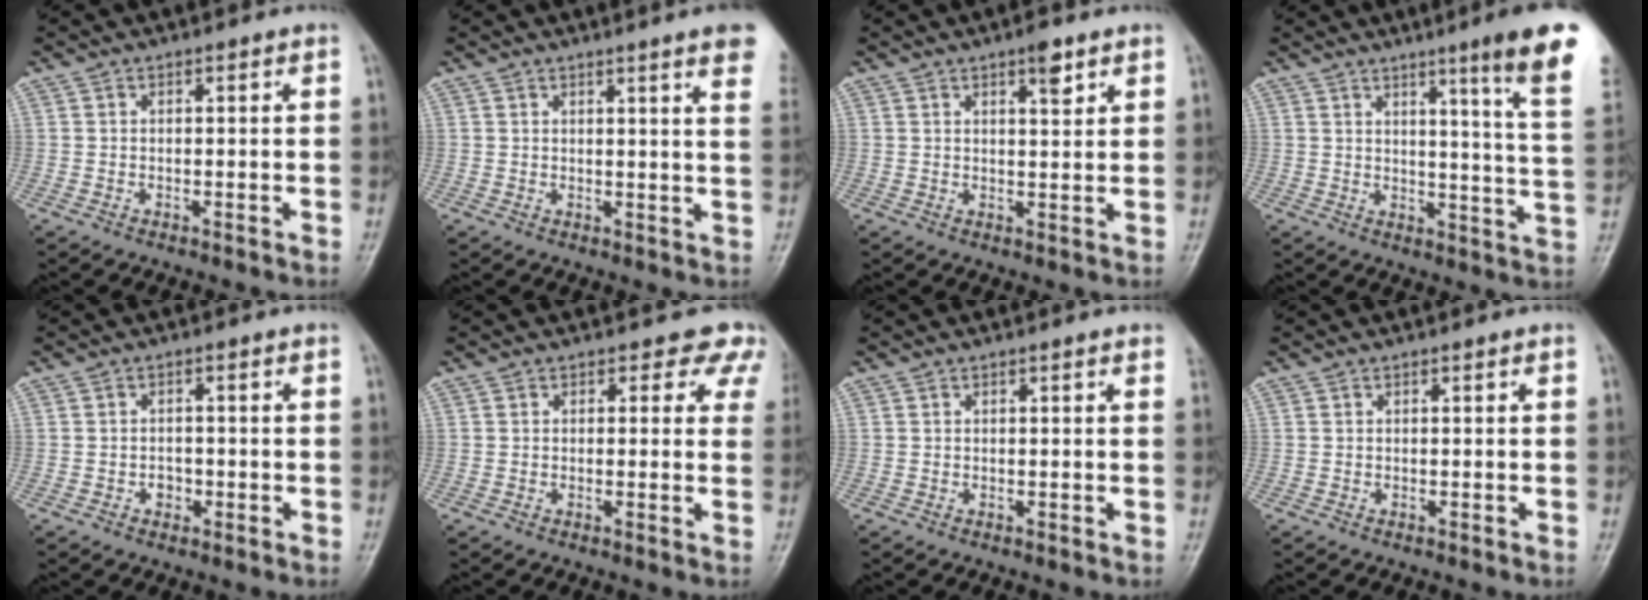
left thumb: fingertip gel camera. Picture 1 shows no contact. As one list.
[{"total": 9.2, "force": [6.1, 0.6, 6.8], "torque": [-0.070, -0.014, 0.056]}, {"total": 3.6, "force": [2.3, 1.3, 2.5], "torque": [-0.024, -0.011, 0.032]}, {"total": 14.3, "force": [8.5, -0.5, 11.5], "torque": [-0.143, -0.059, 0.099]}, {"total": 2.1, "force": [-0.9, 1.7, 0.7], "torque": [0.005, 0.008, -0.016]}, {"total": 5.2, "force": [3.7, 3.3, 1.5], "torque": [0.028, -0.011, 0.017]}, {"total": 1.5, "force": [1.2, 0.3, 0.9], "torque": [-0.007, 0.004, 0.008]}, {"total": 0.0}]